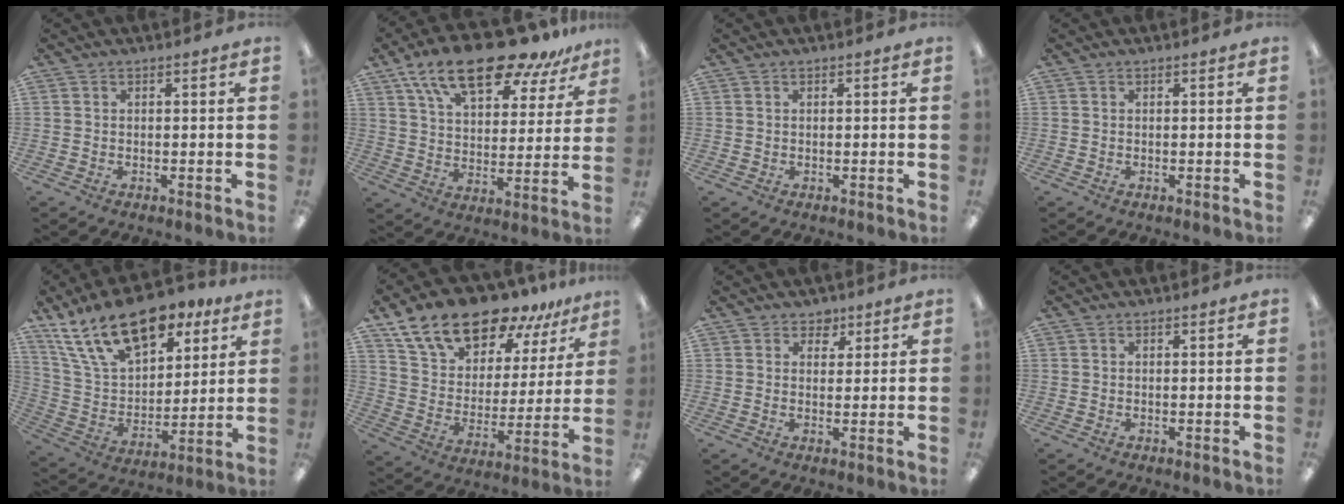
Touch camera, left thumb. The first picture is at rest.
{"total": 19.9, "force": [14.2, 7.8, 11.6], "torque": [-0.199, -0.079, 0.243]}
{"total": 0.0}
{"total": 0.0}
{"total": 21.8, "force": [13.8, 11.3, 12.6], "torque": [-0.218, -0.062, 0.249]}
{"total": 18.9, "force": [15.0, 8.2, 8.1], "torque": [-0.161, -0.093, 0.268]}
{"total": 3.1, "force": [2.2, 2.1, 0.4], "torque": [0.009, -0.010, 0.035]}
{"total": 0.0}